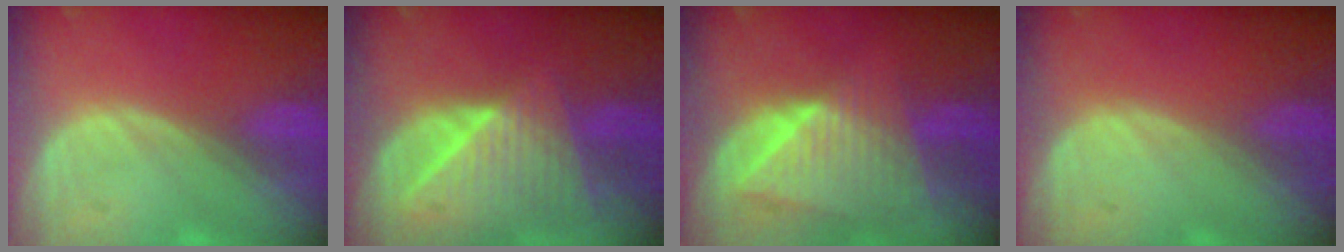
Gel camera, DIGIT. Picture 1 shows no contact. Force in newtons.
{"total": 9.0, "press": 8.1, "slide": 4.1}
{"total": 8.9, "press": 7.9, "slide": 4.2}
{"total": 0.0}